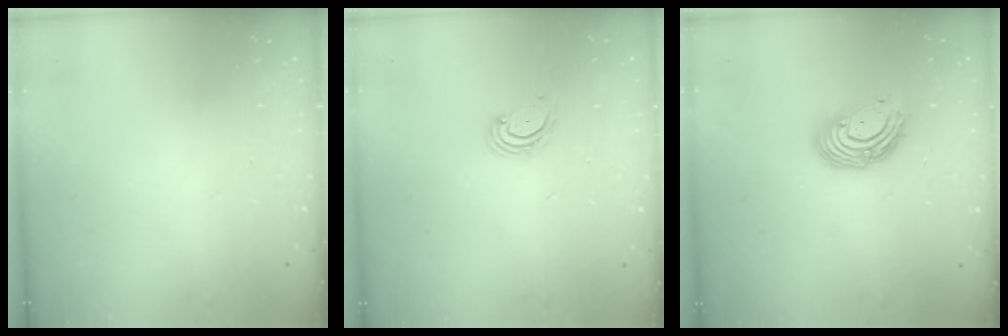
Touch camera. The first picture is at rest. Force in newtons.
{"total": 3.1, "press": 3.1, "slide": 0.4}
{"total": 9.8, "press": 9.7, "slide": 0.9}